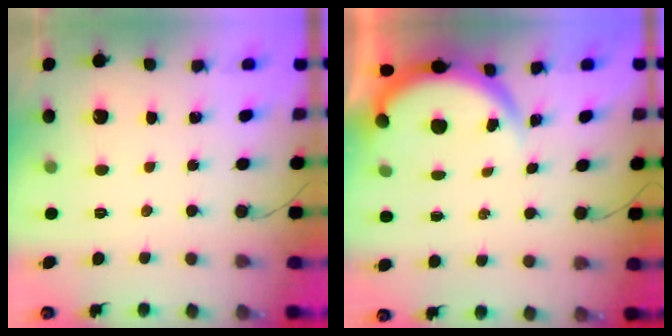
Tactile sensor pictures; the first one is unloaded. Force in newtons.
{"total": 3.9, "press": 3.9, "slide": 0.1}